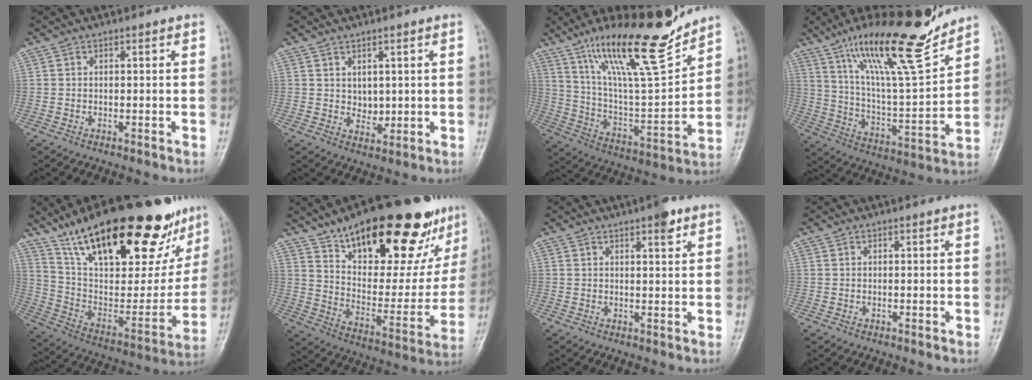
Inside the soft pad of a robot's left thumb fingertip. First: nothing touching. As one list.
[{"total": 3.6, "force": [0.9, 2.8, 2.1], "torque": [-0.016, -0.011, 0.021]}, {"total": 21.4, "force": [15.6, 4.0, 14.1], "torque": [-0.207, -0.080, 0.275]}, {"total": 21.1, "force": [15.4, 3.6, 13.9], "torque": [-0.202, -0.080, 0.267]}, {"total": 34.5, "force": [22.1, 12.5, 23.4], "torque": [-0.323, -0.043, 0.360]}, {"total": 30.1, "force": [18.8, 11.6, 20.5], "torque": [-0.259, -0.053, 0.292]}, {"total": 3.6, "force": [2.2, 1.0, 2.7], "torque": [-0.030, -0.009, 0.027]}, {"total": 0.0}]